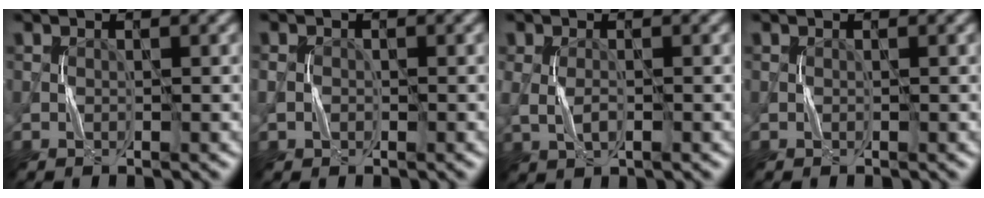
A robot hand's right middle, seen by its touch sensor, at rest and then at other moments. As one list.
[{"total": 1.0, "force": [-0.2, 0.9, 0.4], "torque": [-0.005, 0.002, -0.005]}, {"total": 1.7, "force": [0.0, 0.9, 1.4], "torque": [-0.033, -0.003, 0.000]}, {"total": 0.0}]